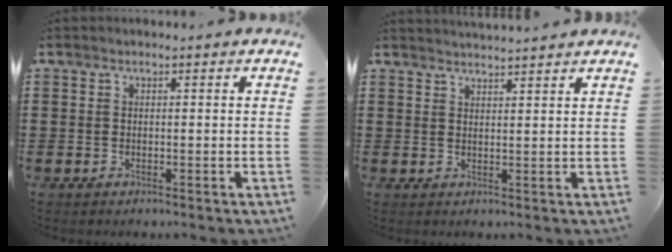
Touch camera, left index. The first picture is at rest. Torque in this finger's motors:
{"motor_torque": [-1.34, -0.80, -0.49, -0.06]}